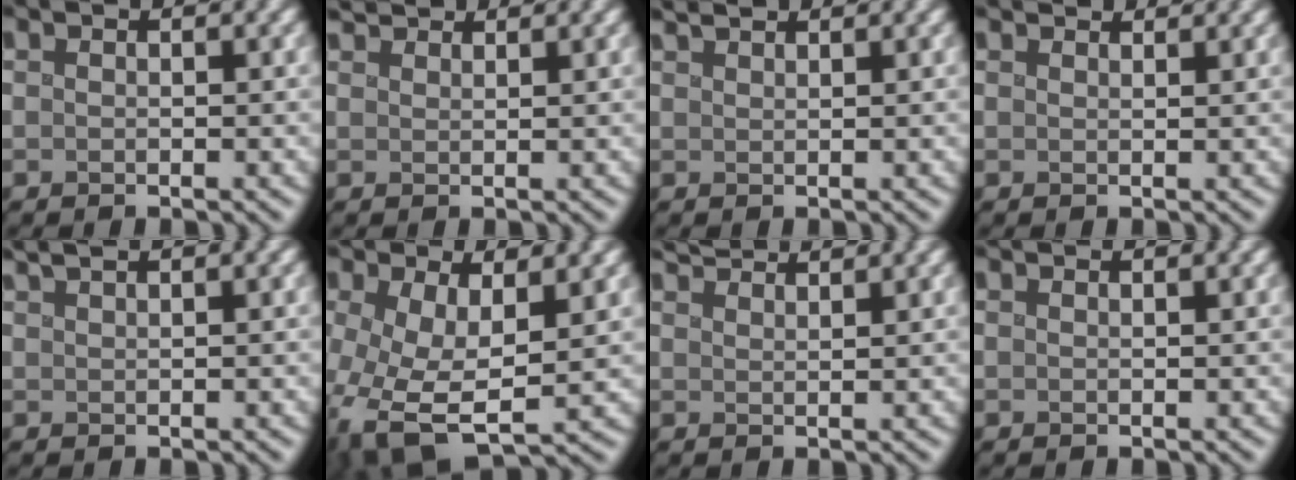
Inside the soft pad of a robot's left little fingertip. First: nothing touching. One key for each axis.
{"total": 3.5, "fx": 3.3, "fy": 0.7, "fz": 0.9, "tx": -0.018, "ty": 0.009, "tz": 0.044}
{"total": 2.5, "fx": 2.3, "fy": 0.5, "fz": 0.9, "tx": 0.002, "ty": 0.011, "tz": 0.022}
{"total": 3.1, "fx": 2.9, "fy": 0.8, "fz": 0.9, "tx": 0.000, "ty": 0.011, "tz": 0.021}
{"total": 2.9, "fx": 2.3, "fy": 0.9, "fz": 1.6, "tx": 0.000, "ty": 0.021, "tz": 0.009}
{"total": 8.3, "fx": -1.9, "fy": 4.8, "fz": 6.5, "tx": -0.162, "ty": -0.024, "tz": -0.021}
{"total": 4.1, "fx": 3.8, "fy": 0.6, "fz": 1.3, "tx": -0.012, "ty": 0.017, "tz": 0.046}
{"total": 1.0, "fx": 1.0, "fy": 0.3, "fz": 0.3, "tx": 0.003, "ty": 0.002, "tz": 0.002}